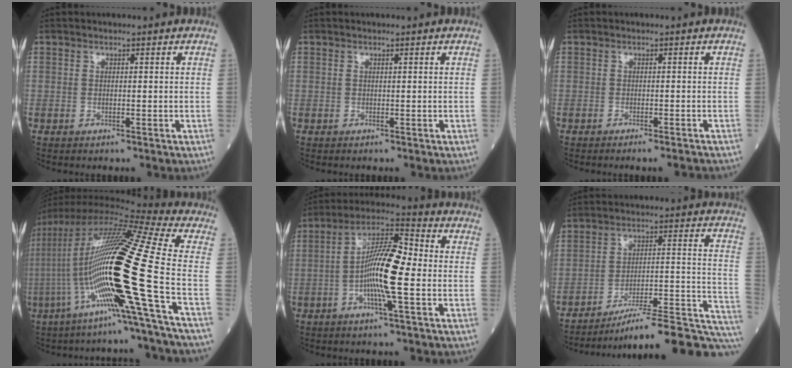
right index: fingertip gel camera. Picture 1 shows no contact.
{"total": 0.0}
{"total": 3.7, "force": [-3.4, -0.2, 1.4], "torque": [-0.010, -0.006, -0.045]}
{"total": 27.0, "force": [-6.3, -1.0, 26.2], "torque": [-0.507, -0.020, -0.138]}
{"total": 10.8, "force": [-1.8, 1.1, 10.6], "torque": [-0.198, 0.013, -0.043]}
{"total": 20.5, "force": [-16.9, 1.4, 11.5], "torque": [-0.091, 0.029, -0.243]}